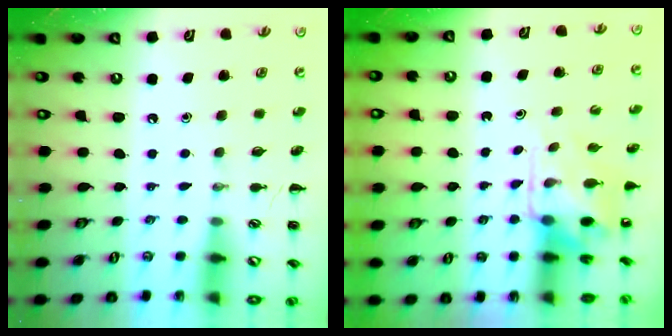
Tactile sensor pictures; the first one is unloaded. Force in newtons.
{"total": 4.8, "press": 4.8, "slide": 0.6}